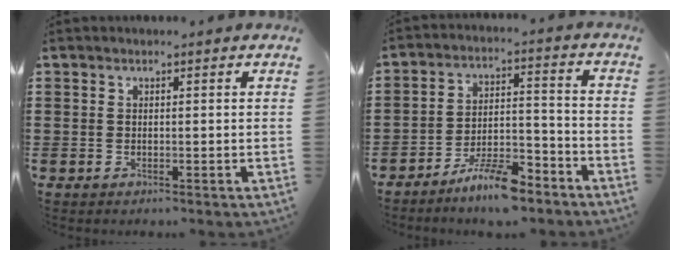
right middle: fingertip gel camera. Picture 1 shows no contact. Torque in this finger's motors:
{"motor_torque": [1.23, -0.90, 0.24, 0.11]}